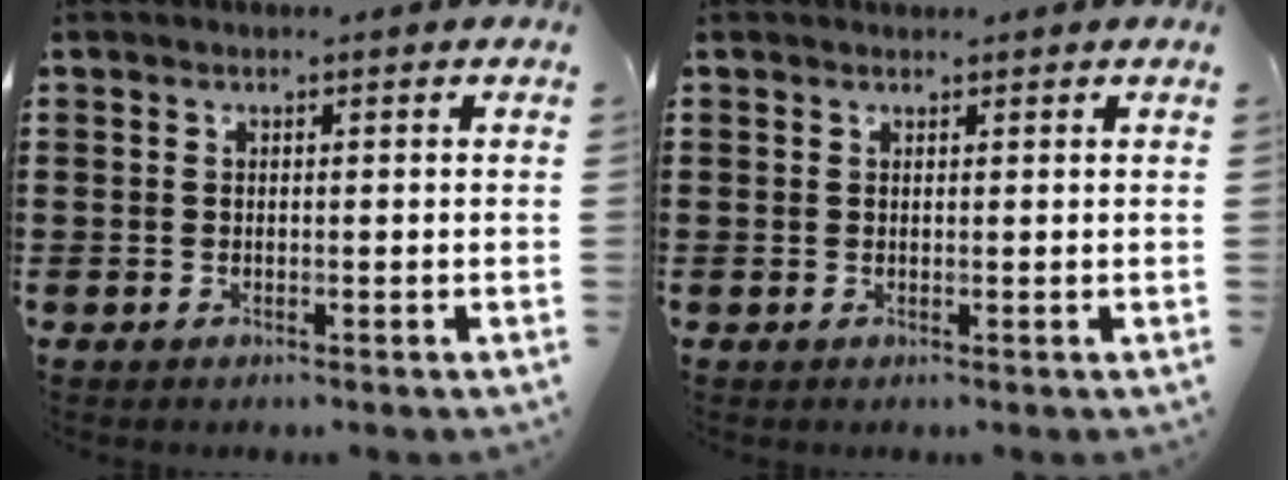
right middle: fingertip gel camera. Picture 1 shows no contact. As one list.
[{"total": 0.5, "force": [0.4, 0.3, -0.1], "torque": [0.009, -0.001, 0.007]}]